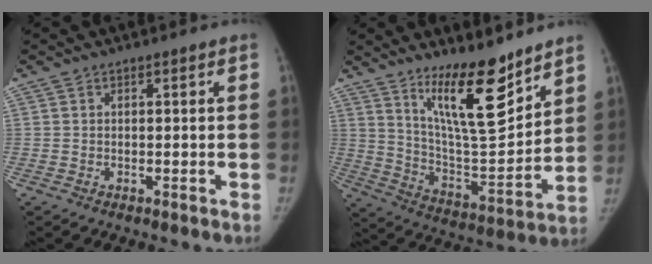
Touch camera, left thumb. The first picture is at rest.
{"total": 17.3, "force": [11.9, 4.5, 11.7], "torque": [-0.158, -0.095, 0.213]}